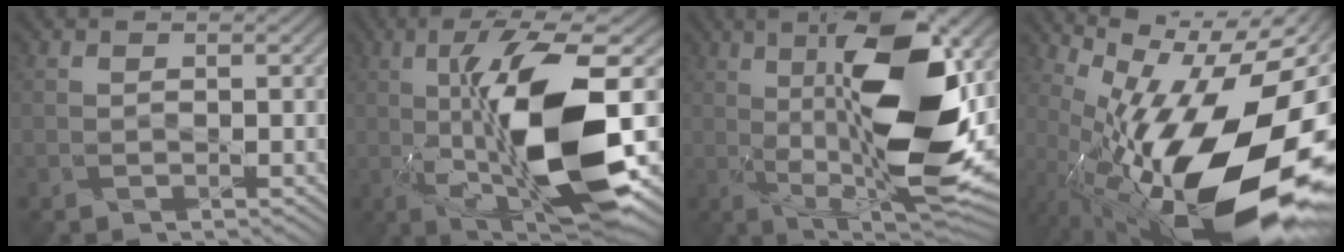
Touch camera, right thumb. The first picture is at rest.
{"total": 15.0, "force": [-1.3, 4.5, 14.2], "torque": [-0.250, 0.008, -0.021]}
{"total": 15.6, "force": [1.4, 5.2, 14.6], "torque": [-0.242, 0.010, 0.018]}
{"total": 19.9, "force": [-5.3, 7.9, 17.5], "torque": [-0.273, 0.000, -0.092]}